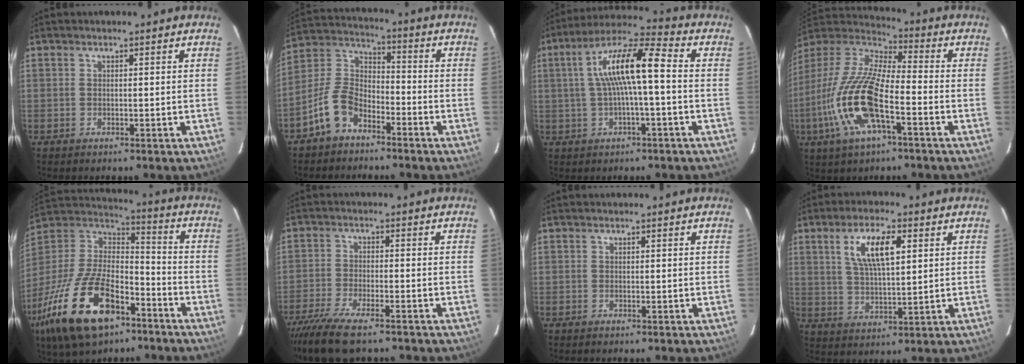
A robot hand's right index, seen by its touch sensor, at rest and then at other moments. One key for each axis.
{"total": 9.6, "fx": -6.1, "fy": 5.4, "fz": 5.1, "tx": -0.117, "ty": 0.026, "tz": -0.121}
{"total": 12.1, "fx": 0.4, "fy": 2.0, "fz": 11.9, "tx": -0.219, "ty": 0.026, "tz": 0.005}
{"total": 19.0, "fx": -7.0, "fy": 5.9, "fz": 16.7, "tx": -0.347, "ty": -0.021, "tz": -0.145}
{"total": 27.7, "fx": -15.2, "fy": 13.5, "fz": 18.8, "tx": -0.400, "ty": -0.026, "tz": -0.260}
{"total": 10.9, "fx": -8.6, "fy": 2.6, "fz": 6.2, "tx": -0.152, "ty": -0.036, "tz": -0.160}
{"total": 0.0}
{"total": 9.3, "fx": 3.5, "fy": 3.1, "fz": 8.1, "tx": -0.152, "ty": 0.008, "tz": 0.067}